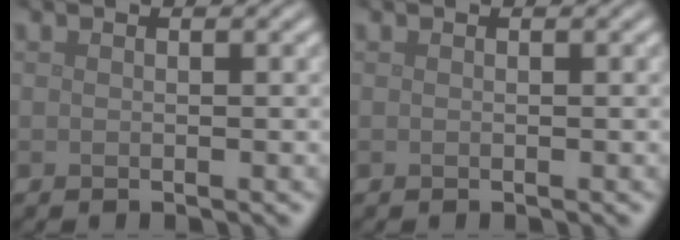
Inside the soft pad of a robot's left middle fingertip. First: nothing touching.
{"total": 0.0}